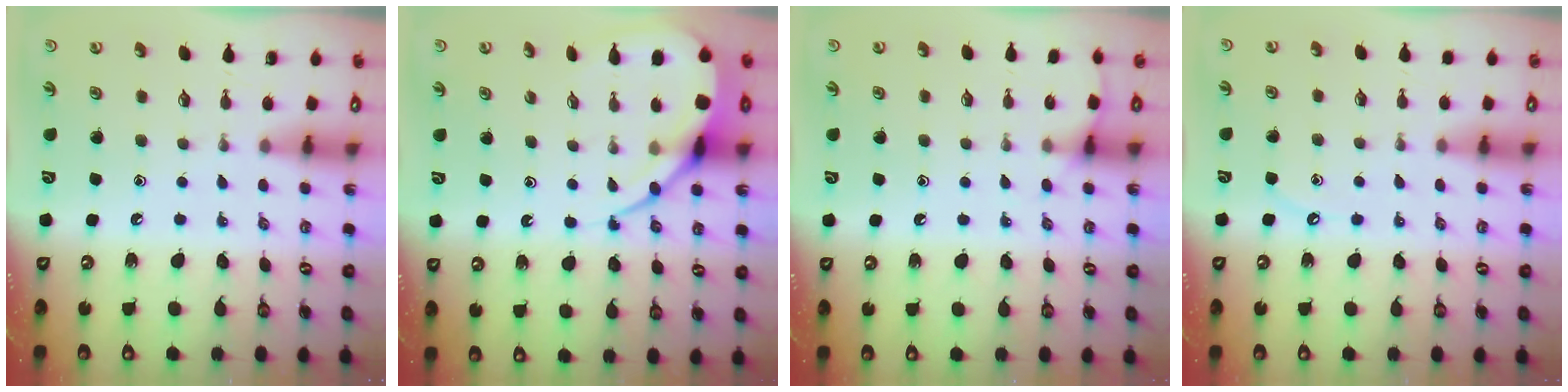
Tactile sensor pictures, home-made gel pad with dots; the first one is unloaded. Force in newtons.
{"total": 10.4, "press": 10.3, "slide": 1.1}
{"total": 6.6, "press": 6.6, "slide": 0.7}
{"total": 4.0, "press": 4.0, "slide": 0.6}